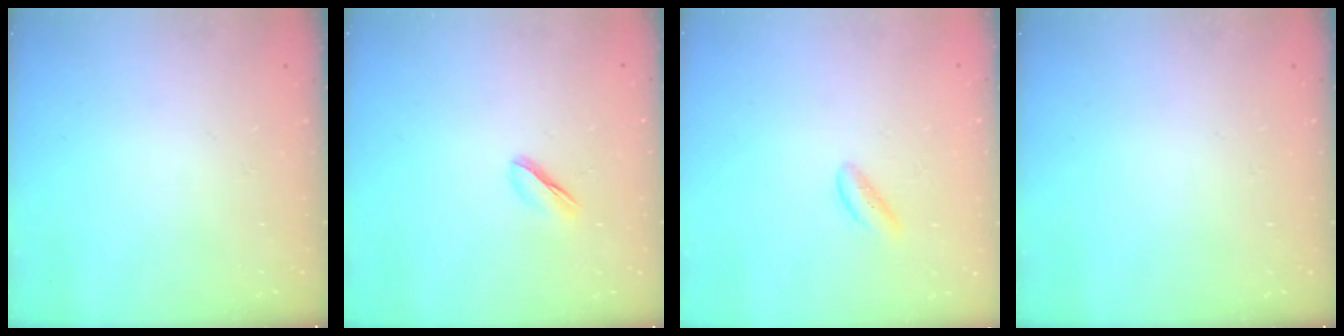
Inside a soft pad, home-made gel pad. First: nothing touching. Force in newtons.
{"total": 3.1, "press": 3.0, "slide": 0.9}
{"total": 1.4, "press": 1.3, "slide": 0.4}
{"total": 0.0}